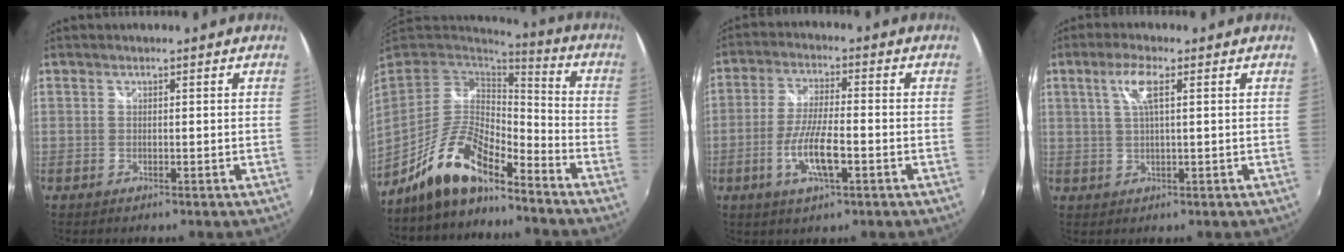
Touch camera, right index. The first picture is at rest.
{"total": 13.9, "force": [-10.6, 3.7, 8.2], "torque": [-0.175, -0.003, -0.201]}
{"total": 8.9, "force": [-3.2, 2.2, 8.0], "torque": [-0.159, -0.007, -0.059]}
{"total": 4.7, "force": [1.6, 0.6, 4.4], "torque": [-0.089, 0.004, 0.031]}